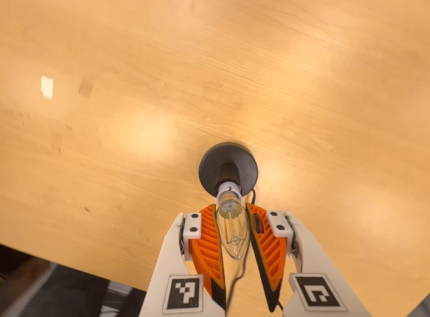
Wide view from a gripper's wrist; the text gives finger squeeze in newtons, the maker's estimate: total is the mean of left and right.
{"total": 11.8, "left": 11.4, "right": 12.2}